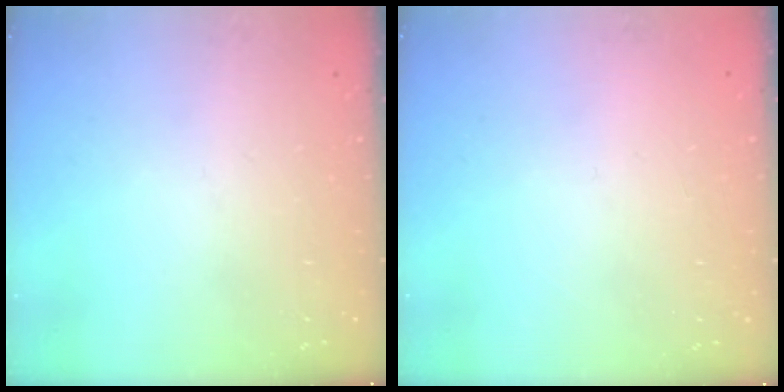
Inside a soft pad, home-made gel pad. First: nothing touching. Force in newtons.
{"total": 2.3, "press": 2.3, "slide": 0.1}